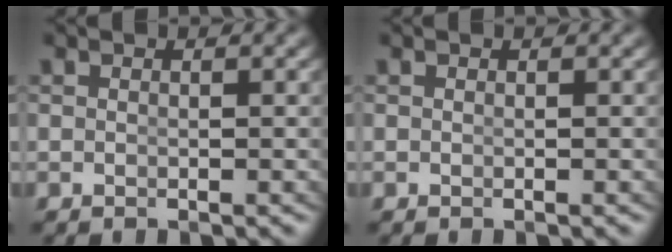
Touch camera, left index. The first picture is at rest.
{"total": 0.0}